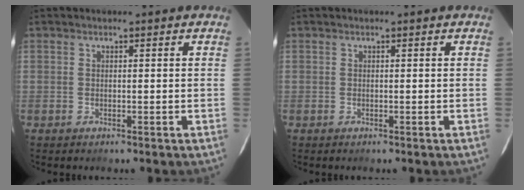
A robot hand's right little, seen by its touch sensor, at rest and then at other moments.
{"total": 0.0}